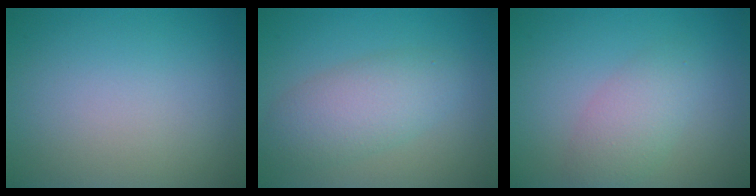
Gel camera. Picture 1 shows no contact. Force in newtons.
{"total": 4.4, "press": 4.4, "slide": 0.3}
{"total": 3.0, "press": 3.0, "slide": 0.1}